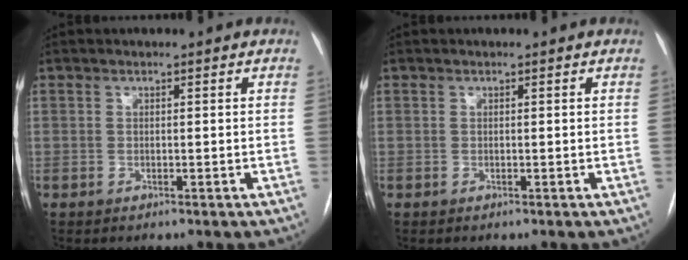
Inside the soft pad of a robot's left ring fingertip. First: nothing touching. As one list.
[{"total": 0.0}]